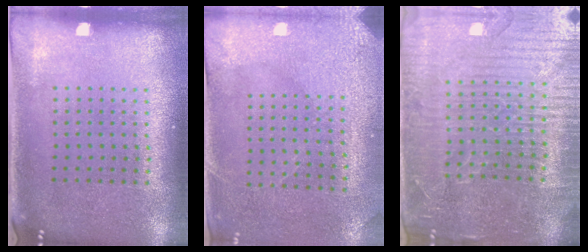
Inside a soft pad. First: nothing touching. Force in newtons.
{"total": 2.9, "press": 2.7, "slide": 1.1}
{"total": 4.7, "press": 4.4, "slide": 1.7}